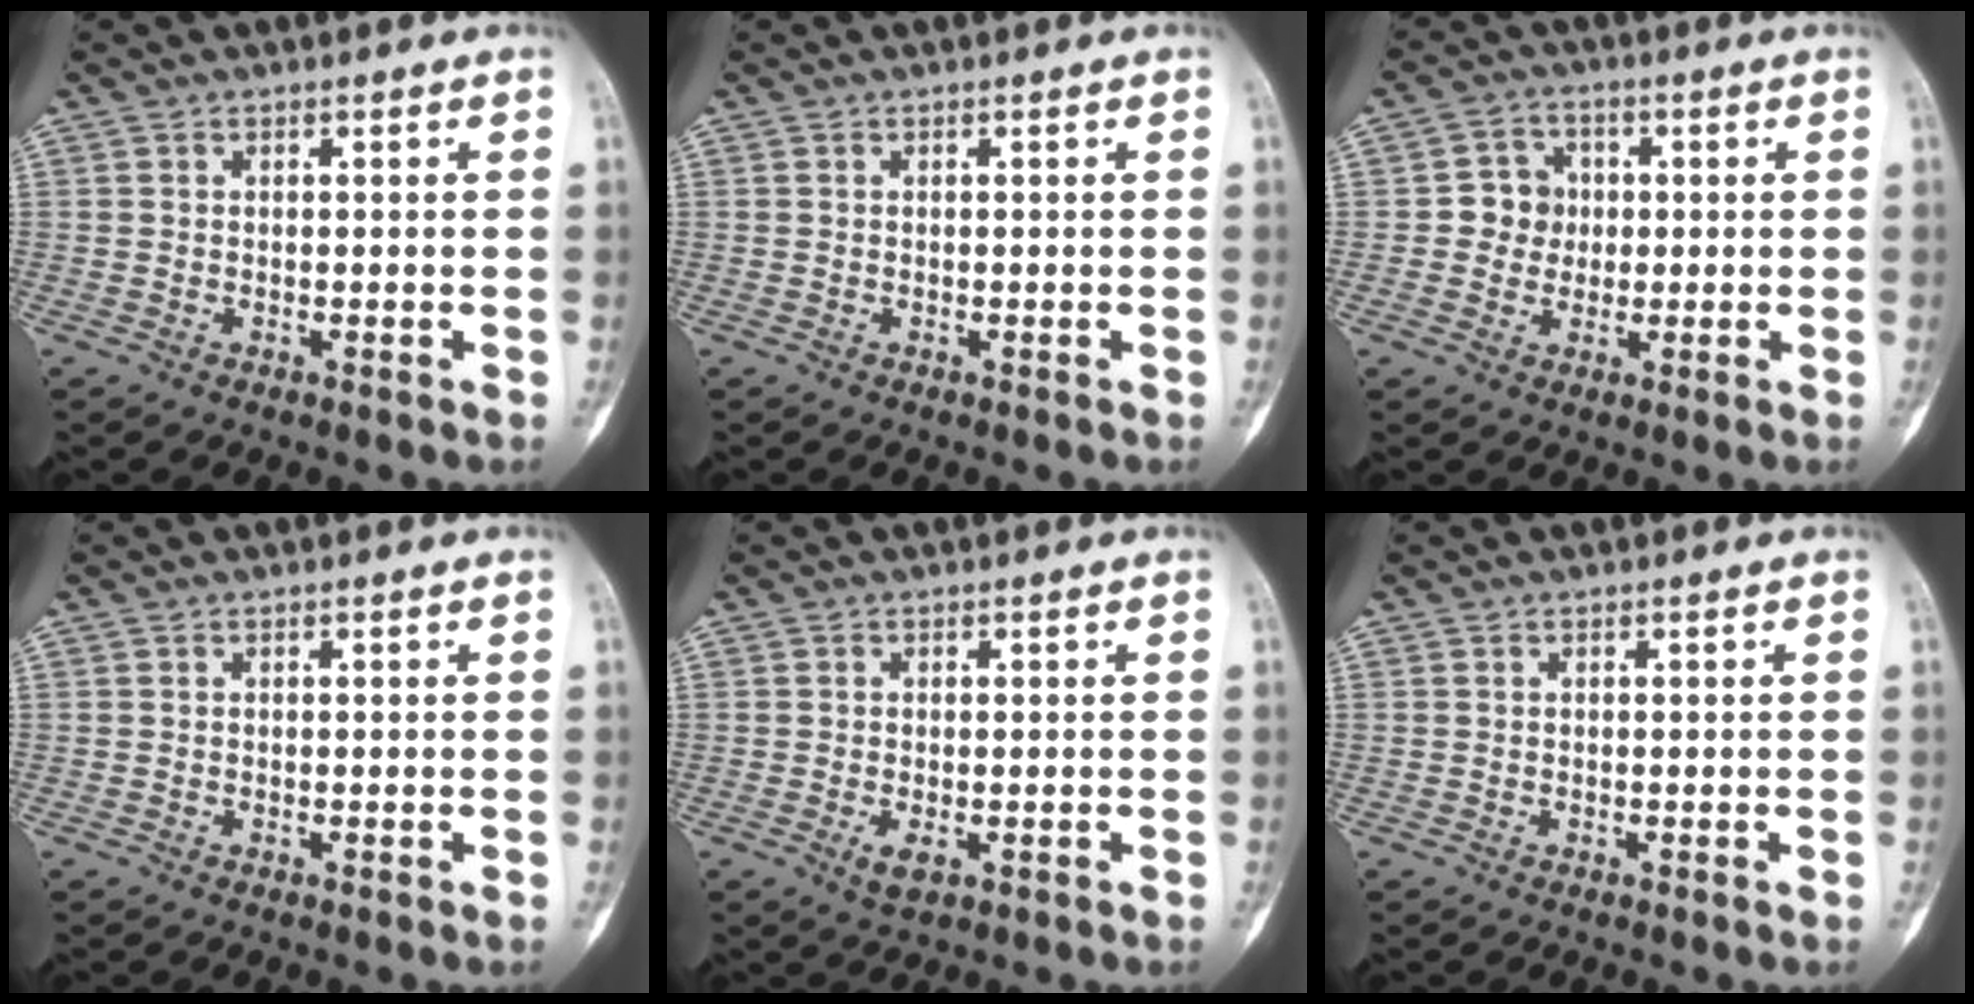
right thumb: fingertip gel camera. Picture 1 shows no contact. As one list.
[{"total": 0.0}, {"total": 5.6, "force": [0.1, 5.3, 1.8], "torque": [0.007, 0.011, -0.004]}, {"total": 0.0}, {"total": 2.3, "force": [-0.8, 1.1, 1.9], "torque": [-0.035, -0.003, -0.012]}, {"total": 0.0}]